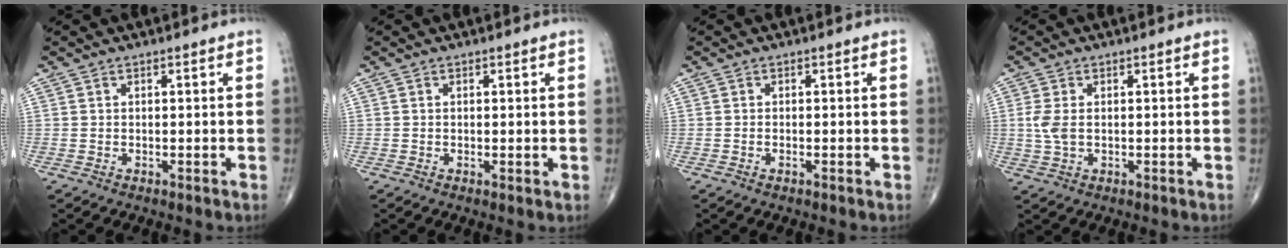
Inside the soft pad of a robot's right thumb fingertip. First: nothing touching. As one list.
[{"total": 0.5, "force": [0.0, 0.1, 0.5], "torque": [-0.011, -0.004, -0.001]}, {"total": 0.7, "force": [-0.3, 0.2, 0.5], "torque": [-0.012, 0.000, -0.007]}, {"total": 3.8, "force": [0.1, 2.2, 3.0], "torque": [-0.076, 0.002, 0.004]}]